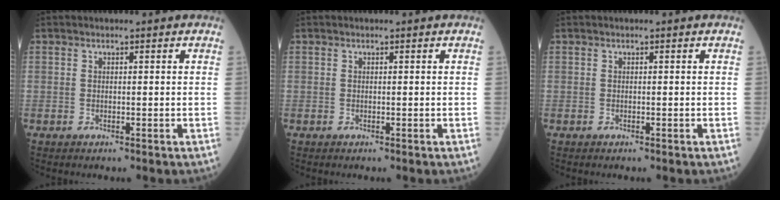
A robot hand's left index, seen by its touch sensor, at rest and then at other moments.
{"total": 0.0}
{"total": 0.0}